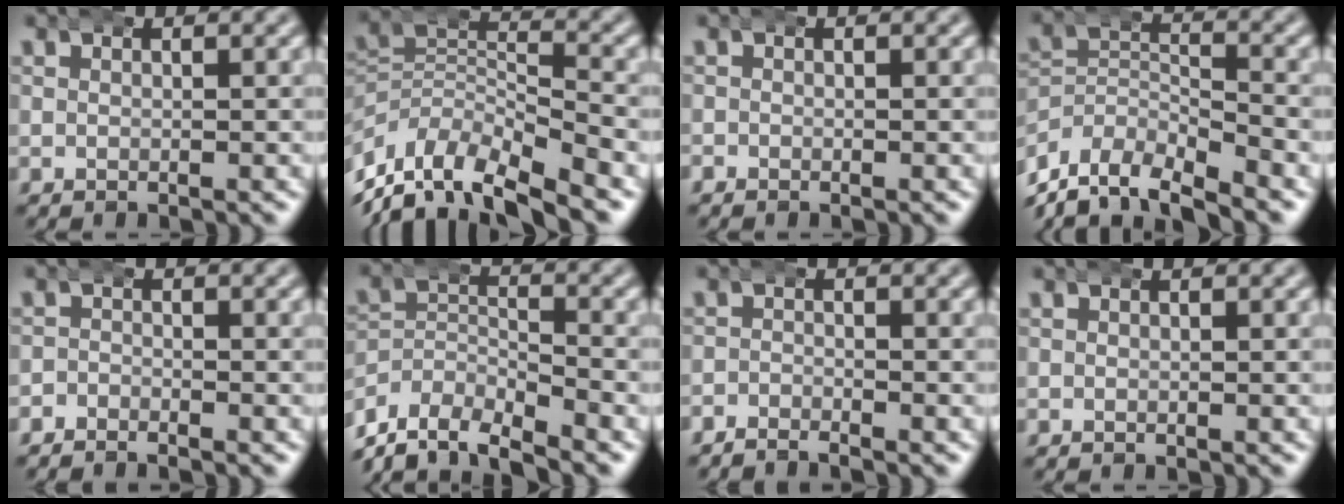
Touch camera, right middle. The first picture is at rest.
{"total": 11.1, "force": [-4.6, 7.0, 7.3], "torque": [-0.147, -0.037, -0.069]}
{"total": 0.5, "force": [-0.4, 0.3, -0.1], "torque": [0.000, -0.003, -0.010]}
{"total": 11.8, "force": [-7.1, 7.8, 5.3], "torque": [-0.103, -0.045, -0.114]}
{"total": 2.0, "force": [-1.8, 0.6, -0.2], "torque": [0.008, -0.004, -0.040]}
{"total": 10.8, "force": [-7.2, 7.0, 4.0], "torque": [-0.077, -0.040, -0.122]}
{"total": 2.2, "force": [-2.2, 0.4, -0.1], "torque": [0.007, -0.004, -0.046]}
{"total": 0.0}